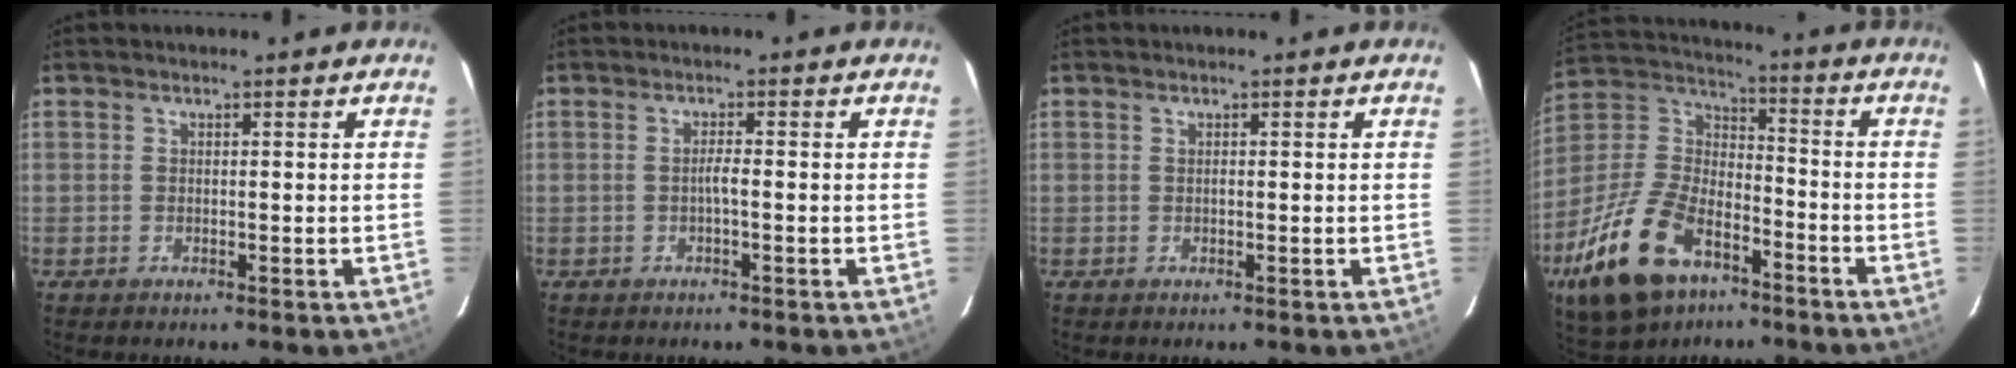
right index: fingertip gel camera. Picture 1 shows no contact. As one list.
[{"total": 1.4, "force": [-0.5, -0.1, 1.3], "torque": [-0.026, 0.004, -0.010]}, {"total": 0.0}, {"total": 22.7, "force": [-12.3, 12.5, 14.4], "torque": [-0.313, -0.003, -0.214]}]